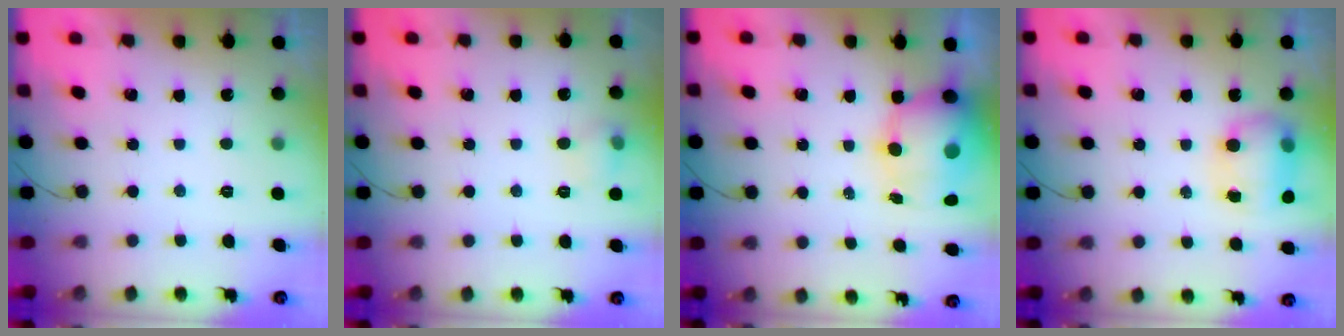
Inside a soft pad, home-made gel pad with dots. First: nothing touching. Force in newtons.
{"total": 6.9, "press": 6.5, "slide": 2.2}
{"total": 11.6, "press": 11.1, "slide": 3.4}
{"total": 8.0, "press": 8.0, "slide": 0.5}